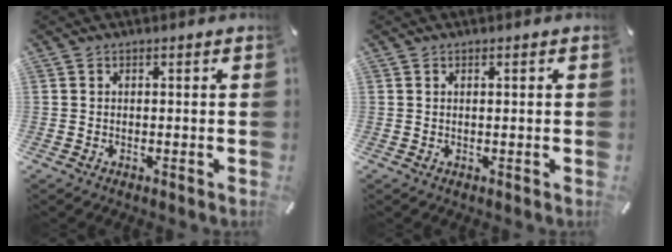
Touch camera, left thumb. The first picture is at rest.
{"total": 0.7, "force": [0.2, 0.0, 0.7], "torque": [-0.013, -0.002, 0.003]}